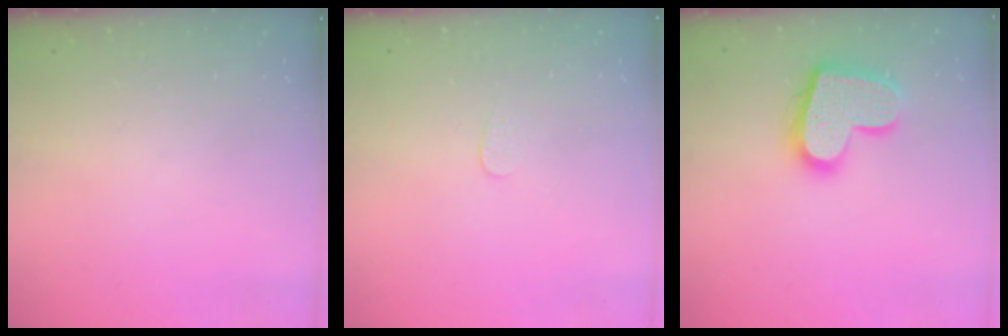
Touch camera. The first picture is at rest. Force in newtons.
{"total": 3.0, "press": 3.0, "slide": 0.2}
{"total": 17.4, "press": 17.3, "slide": 1.4}